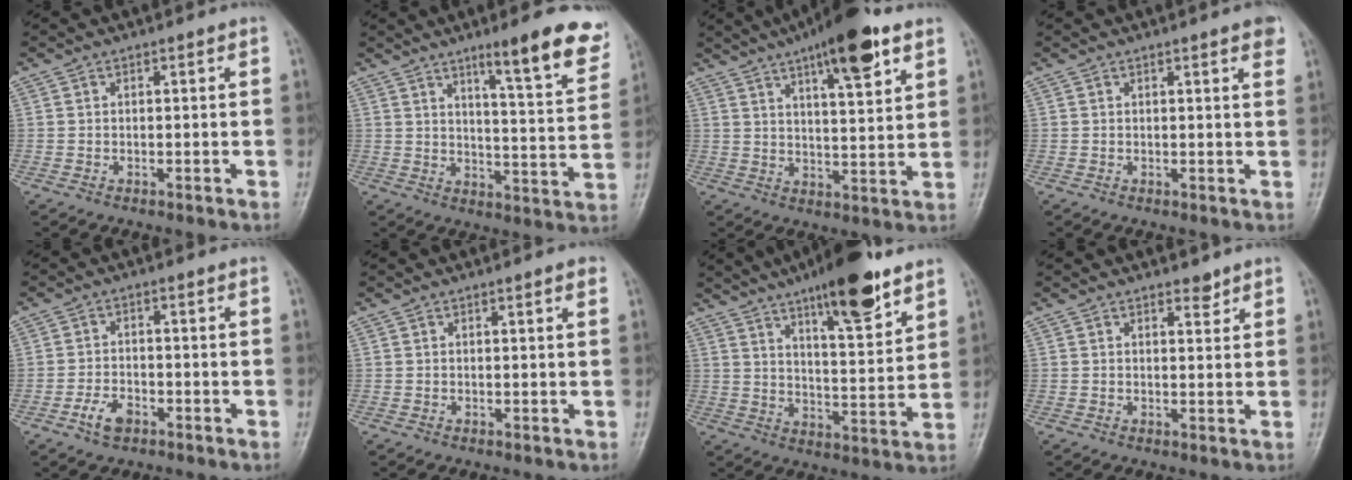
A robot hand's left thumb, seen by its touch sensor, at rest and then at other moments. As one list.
[{"total": 13.9, "force": [8.7, 2.1, 10.6], "torque": [-0.121, -0.048, 0.124]}, {"total": 14.7, "force": [8.6, 3.9, 11.2], "torque": [-0.149, -0.031, 0.129]}, {"total": 2.8, "force": [1.8, 0.4, 2.2], "torque": [-0.021, -0.003, 0.018]}, {"total": 4.1, "force": [-2.3, 2.4, 2.5], "torque": [-0.043, 0.014, -0.041]}, {"total": 1.4, "force": [0.8, 0.2, 1.1], "torque": [-0.015, -0.002, 0.009]}, {"total": 16.8, "force": [11.0, 4.2, 11.9], "torque": [-0.159, -0.060, 0.178]}, {"total": 2.0, "force": [1.6, 0.8, 0.8], "torque": [-0.001, -0.011, 0.022]}]